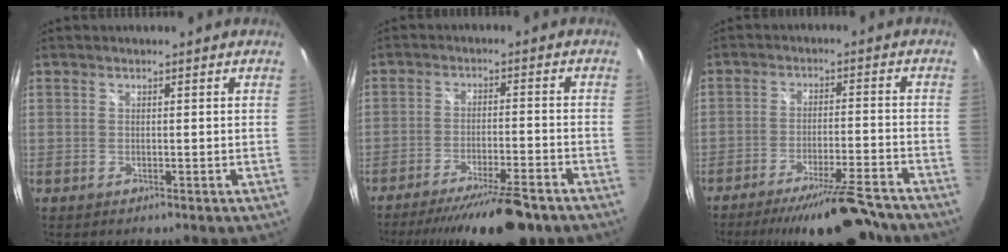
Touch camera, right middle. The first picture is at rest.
{"total": 15.5, "force": [-12.9, 2.3, 8.2], "torque": [-0.156, -0.024, -0.195]}
{"total": 15.6, "force": [-13.9, 1.5, 6.9], "torque": [-0.125, -0.019, -0.200]}